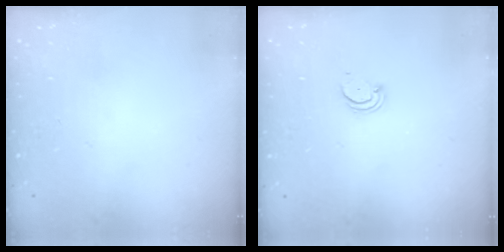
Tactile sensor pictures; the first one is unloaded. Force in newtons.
{"total": 2.0, "press": 2.0, "slide": 0.2}